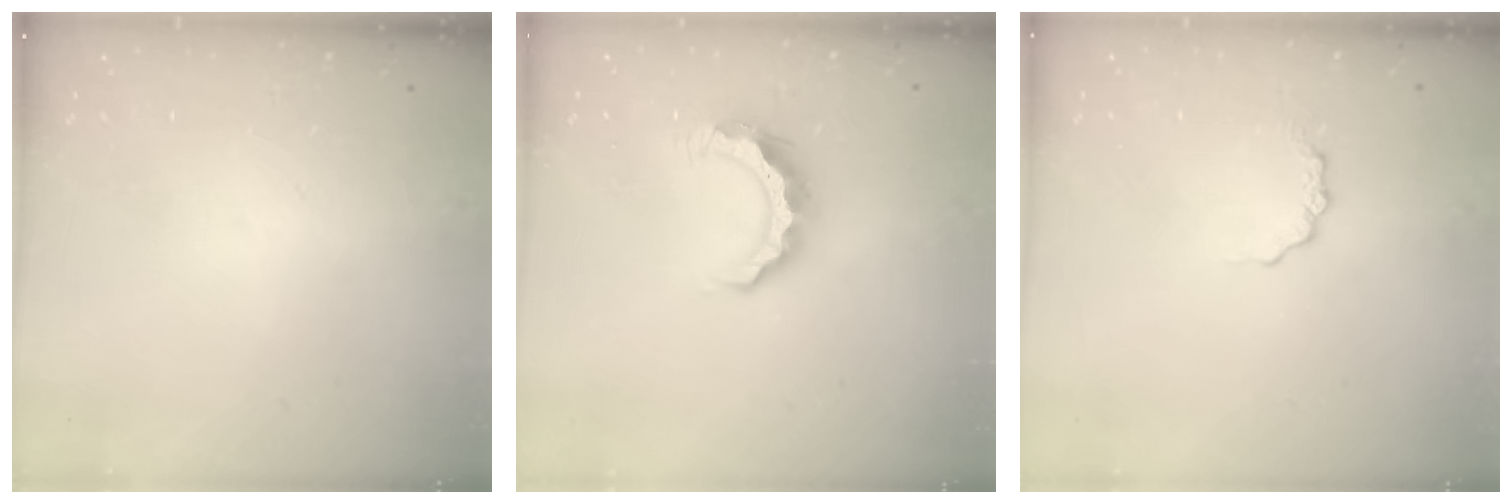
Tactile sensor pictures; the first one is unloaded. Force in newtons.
{"total": 8.9, "press": 8.9, "slide": 0.9}
{"total": 2.6, "press": 2.6, "slide": 0.4}